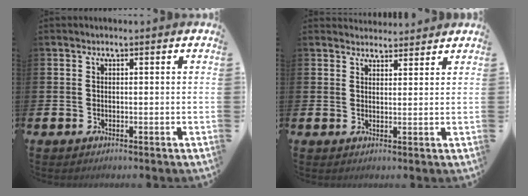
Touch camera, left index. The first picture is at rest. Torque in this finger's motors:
{"motor_torque": [0.07, -0.26, -0.21, -0.06]}